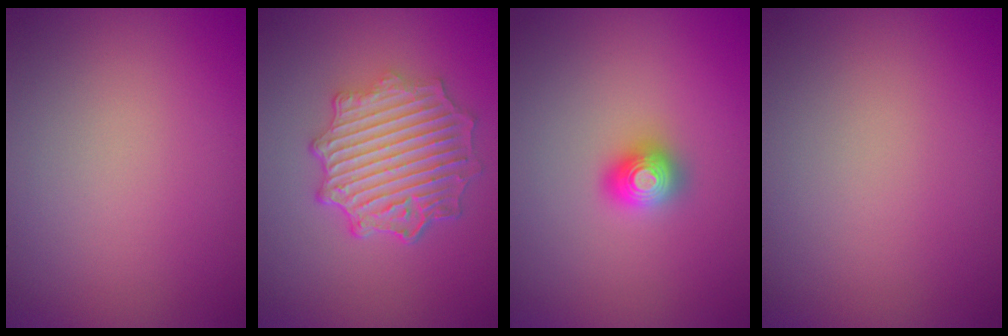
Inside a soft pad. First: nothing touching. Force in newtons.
{"total": 6.4, "press": 5.3, "slide": 3.6}
{"total": 2.0, "press": 2.0, "slide": 0.1}
{"total": 0.0}